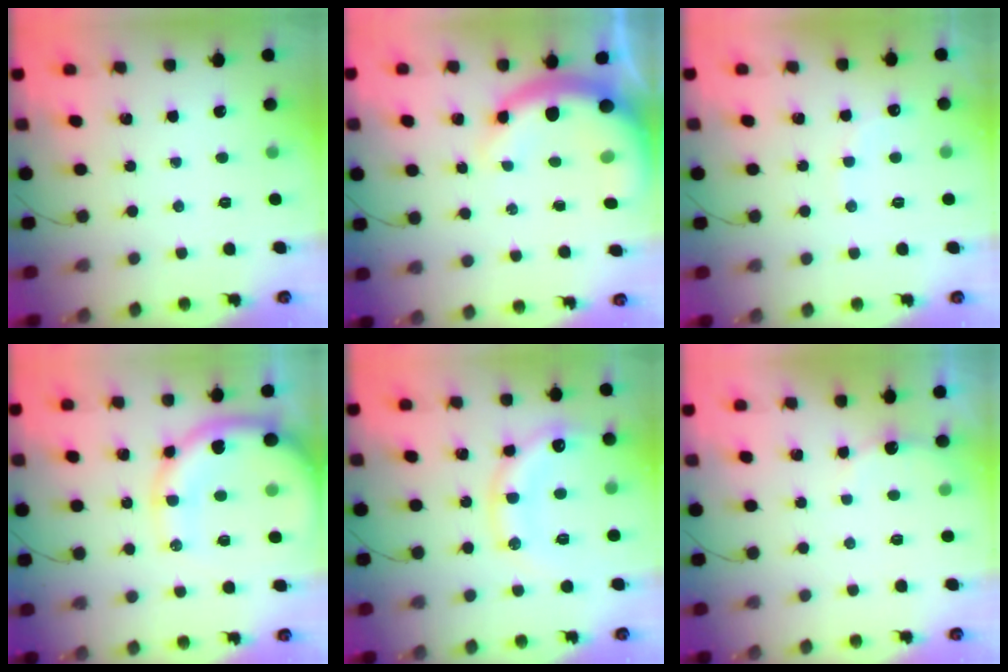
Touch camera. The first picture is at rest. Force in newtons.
{"total": 13.3, "press": 12.9, "slide": 2.9}
{"total": 8.1, "press": 8.0, "slide": 1.0}
{"total": 16.1, "press": 15.7, "slide": 3.4}
{"total": 14.6, "press": 14.4, "slide": 2.2}
{"total": 2.8, "press": 2.6, "slide": 0.8}